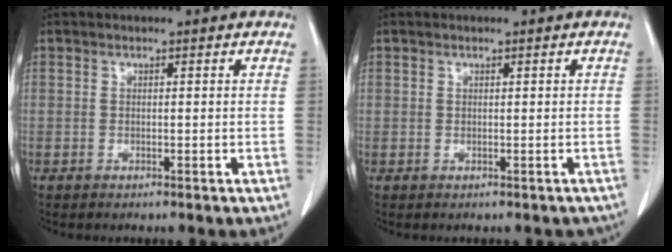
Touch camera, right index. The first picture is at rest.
{"total": 1.3, "force": [-0.5, 1.2, 0.1], "torque": [0.006, 0.012, -0.003]}